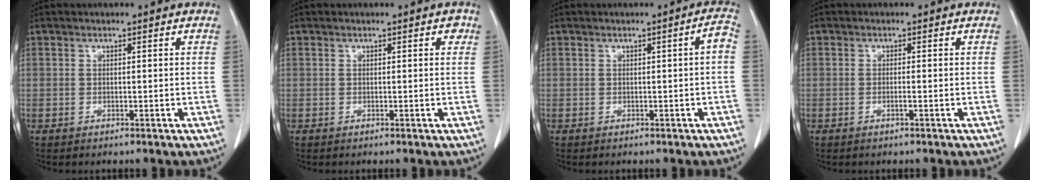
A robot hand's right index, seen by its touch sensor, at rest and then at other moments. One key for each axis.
{"total": 0.8, "fx": 0.4, "fy": 0.5, "fz": 0.5, "tx": -0.005, "ty": 0.006, "tz": 0.003}
{"total": 1.9, "fx": -0.3, "fy": 0.1, "fz": 1.9, "tx": -0.020, "ty": 0.003, "tz": -0.006}
{"total": 0.8, "fx": -0.3, "fy": -0.1, "fz": 0.7, "tx": -0.014, "ty": 0.000, "tz": -0.006}